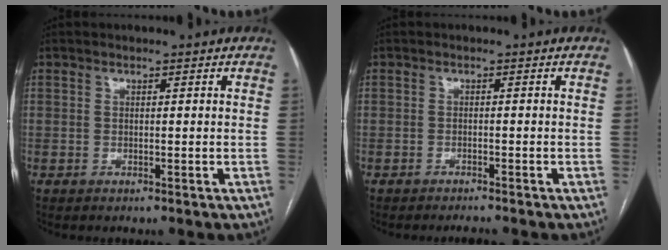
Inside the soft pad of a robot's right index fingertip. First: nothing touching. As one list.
[{"total": 2.0, "force": [-1.9, 0.1, 0.6], "torque": [-0.009, -0.004, -0.025]}]